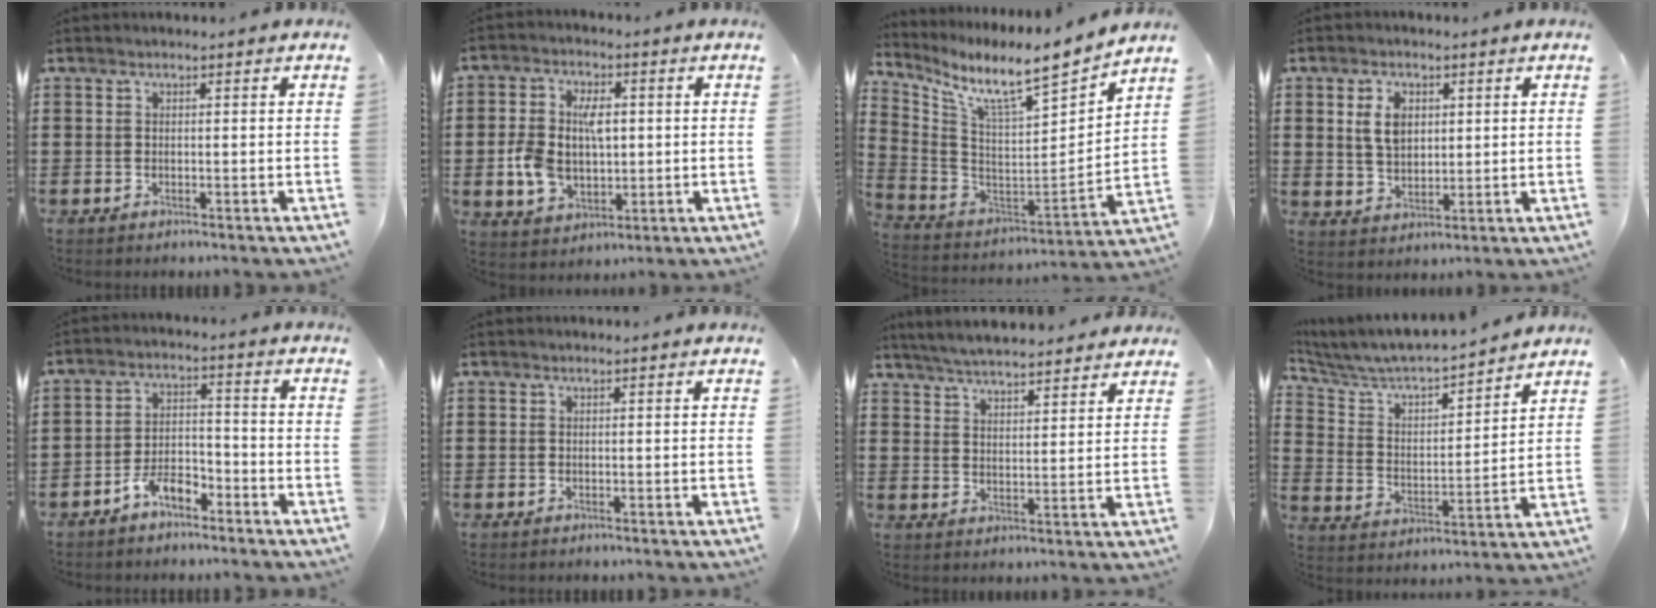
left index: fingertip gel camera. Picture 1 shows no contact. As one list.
[{"total": 8.3, "force": [0.2, 5.4, 6.3], "torque": [-0.142, 0.008, -0.004]}, {"total": 8.8, "force": [7.0, 0.8, 5.3], "torque": [-0.128, -0.064, 0.109]}, {"total": 5.2, "force": [1.6, 3.3, 3.8], "torque": [-0.077, 0.007, 0.026]}, {"total": 5.2, "force": [-4.0, 1.9, 2.6], "torque": [-0.050, 0.015, -0.077]}, {"total": 0.0}, {"total": 5.2, "force": [5.1, 0.1, 1.1], "torque": [-0.038, -0.018, 0.093]}, {"total": 5.3, "force": [5.0, 0.9, 1.4], "torque": [-0.054, -0.037, 0.078]}]